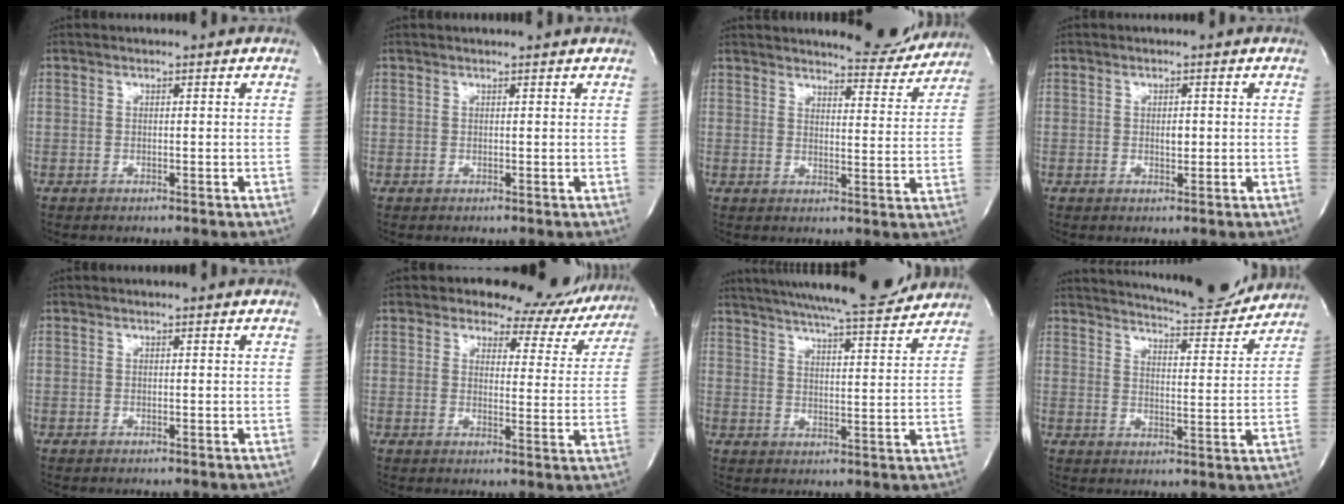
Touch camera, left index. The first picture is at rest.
{"total": 2.3, "force": [2.2, -0.2, 0.4], "torque": [-0.008, 0.004, 0.021]}
{"total": 9.4, "force": [9.1, 1.7, 1.7], "torque": [-0.010, -0.028, 0.107]}
{"total": 1.2, "force": [-0.1, 0.6, 1.0], "torque": [-0.016, -0.005, -0.001]}
{"total": 0.7, "force": [0.6, 0.0, 0.1], "torque": [-0.004, 0.003, 0.007]}
{"total": 12.6, "force": [11.4, 5.1, 1.2], "torque": [0.025, -0.033, 0.098]}
{"total": 19.3, "force": [17.6, 1.6, 7.8], "torque": [-0.131, -0.012, 0.238]}
{"total": 15.0, "force": [14.4, 1.7, 4.1], "torque": [-0.063, -0.028, 0.188]}